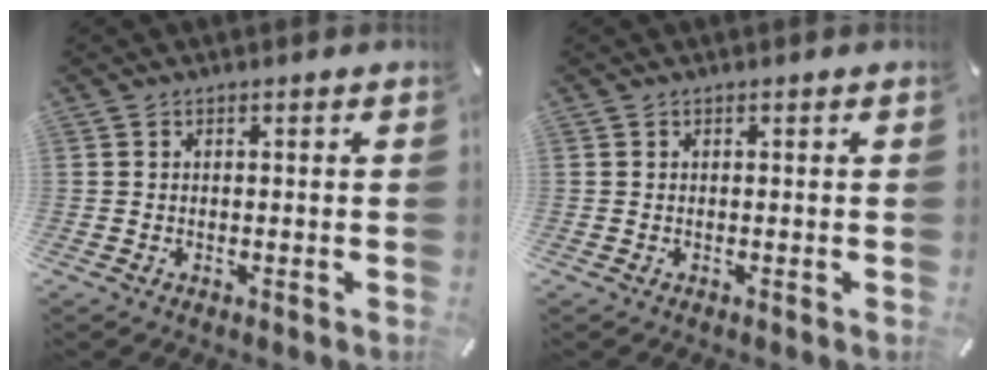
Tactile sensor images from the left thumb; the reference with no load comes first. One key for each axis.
{"total": 0.0}